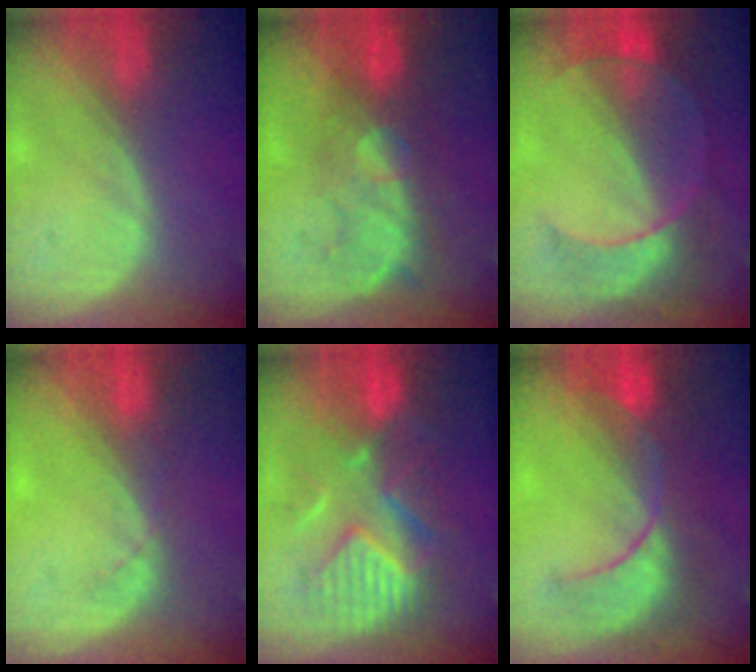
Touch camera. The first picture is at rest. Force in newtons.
{"total": 8.1, "press": 7.8, "slide": 2.4}
{"total": 7.3, "press": 7.2, "slide": 0.9}
{"total": 2.1, "press": 1.9, "slide": 0.9}
{"total": 9.6, "press": 9.3, "slide": 2.2}
{"total": 8.3, "press": 8.3, "slide": 1.0}